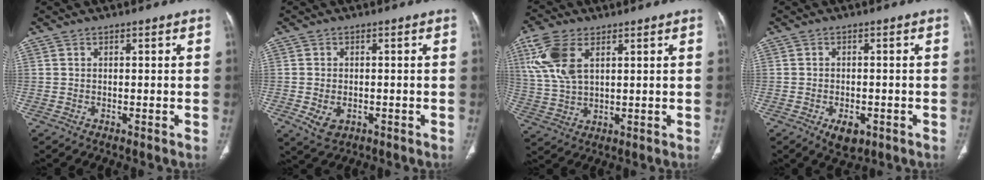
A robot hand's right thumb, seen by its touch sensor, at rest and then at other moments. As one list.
[{"total": 3.9, "force": [-1.2, 2.8, 2.5], "torque": [-0.044, 0.001, -0.009]}, {"total": 10.6, "force": [4.2, 5.7, 7.9], "torque": [-0.182, -0.002, 0.090]}, {"total": 4.3, "force": [-2.0, 2.5, 2.9], "torque": [-0.039, 0.003, -0.022]}]